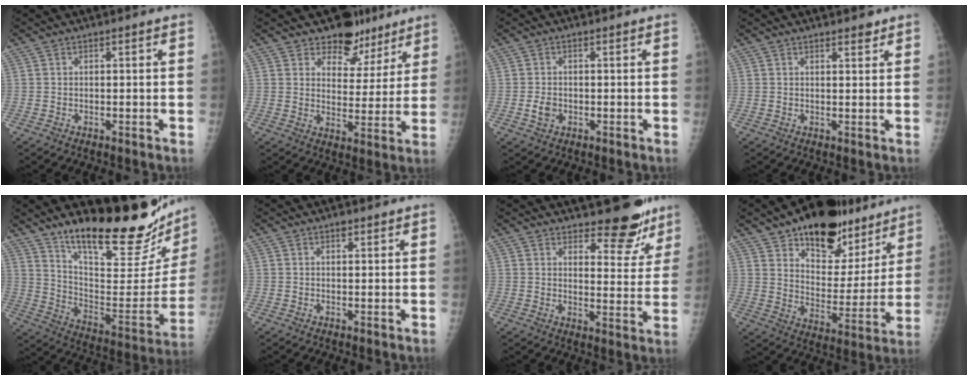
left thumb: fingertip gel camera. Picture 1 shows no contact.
{"total": 9.8, "force": [7.8, 5.8, 1.7], "torque": [0.019, -0.049, 0.109]}
{"total": 2.5, "force": [-0.6, 1.9, 1.5], "torque": [-0.022, 0.001, -0.009]}
{"total": 1.8, "force": [1.5, 0.6, 0.8], "torque": [-0.003, -0.010, 0.020]}
{"total": 28.0, "force": [22.3, 6.4, 15.6], "torque": [-0.200, -0.148, 0.325]}
{"total": 1.1, "force": [0.8, 0.5, 0.6], "torque": [-0.004, -0.003, 0.010]}
{"total": 10.2, "force": [8.4, 3.9, 4.3], "torque": [-0.019, -0.068, 0.108]}
{"total": 21.5, "force": [15.2, 11.2, 10.4], "torque": [-0.094, -0.081, 0.232]}